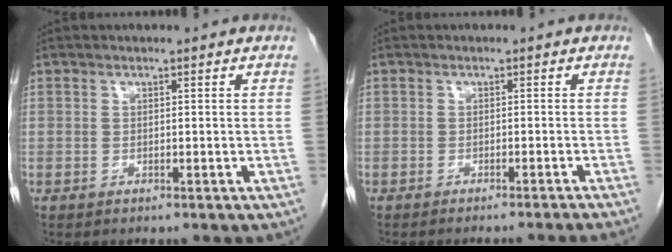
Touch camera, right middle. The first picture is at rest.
{"total": 6.0, "force": [-5.3, -1.5, 2.2], "torque": [-0.008, -0.009, -0.066]}